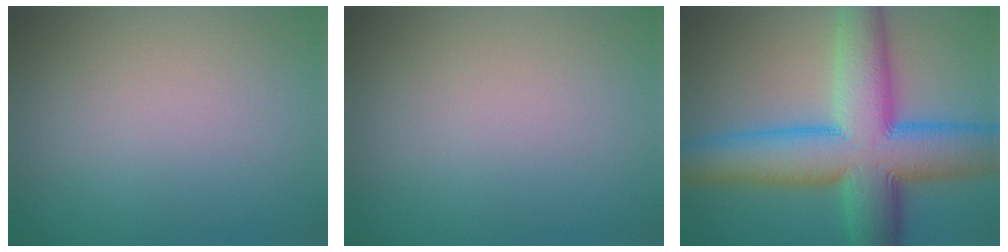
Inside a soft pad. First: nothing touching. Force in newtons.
{"total": 0.0}
{"total": 13.6, "press": 13.6, "slide": 0.2}